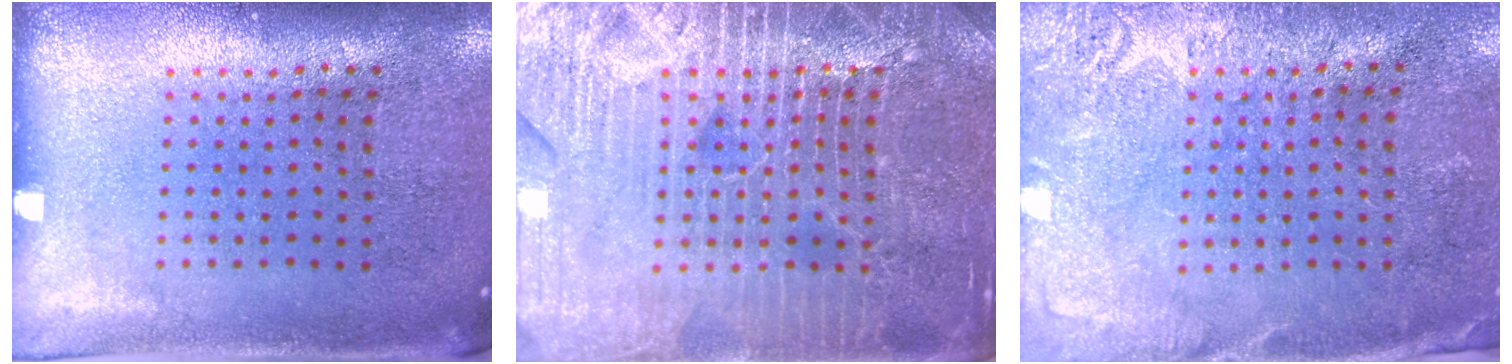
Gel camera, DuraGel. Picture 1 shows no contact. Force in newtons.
{"total": 7.1, "press": 7.1, "slide": 0.8}
{"total": 2.8, "press": 2.6, "slide": 0.9}